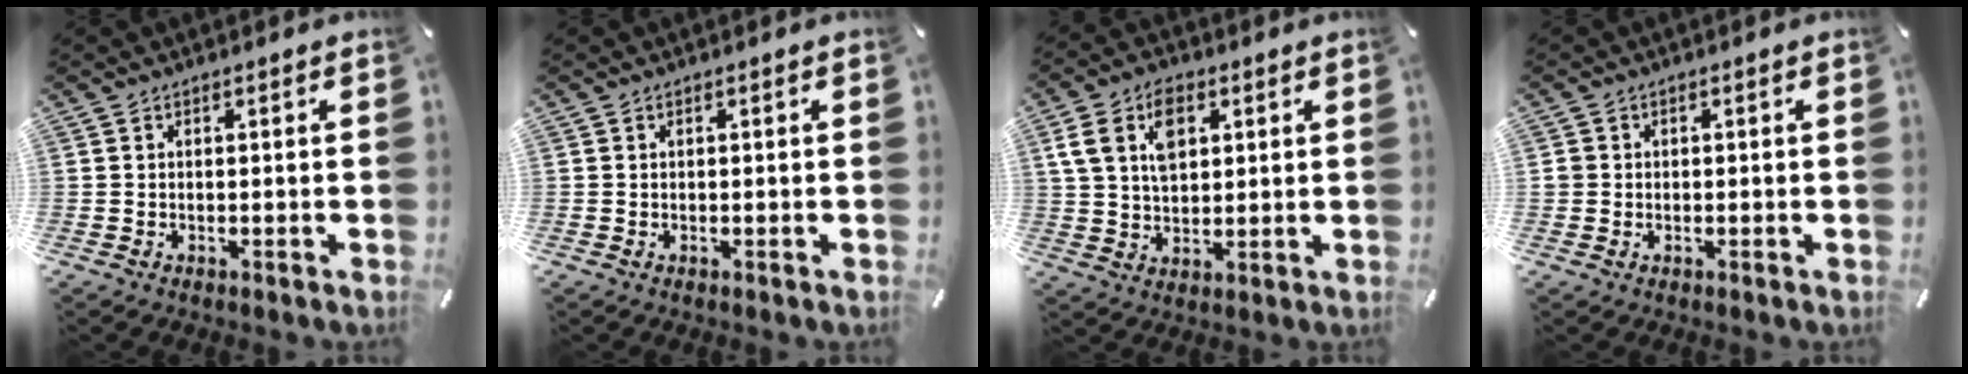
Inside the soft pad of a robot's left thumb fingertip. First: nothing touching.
{"total": 0.0}
{"total": 9.9, "force": [3.5, 6.8, 6.2], "torque": [-0.132, 0.007, 0.062]}
{"total": 1.4, "force": [-0.1, 1.4, 0.2], "torque": [-0.002, 0.006, -0.004]}